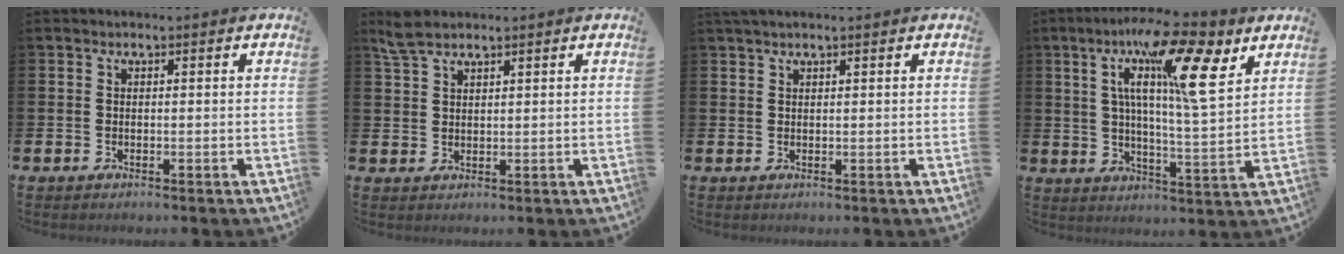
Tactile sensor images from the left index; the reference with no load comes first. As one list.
[{"total": 3.6, "force": [3.1, 1.2, 1.3], "torque": [-0.032, -0.003, 0.058]}, {"total": 1.5, "force": [1.3, 0.2, 0.7], "torque": [-0.014, 0.003, 0.023]}, {"total": 14.9, "force": [9.1, 2.4, 11.6], "torque": [-0.219, -0.034, 0.144]}]